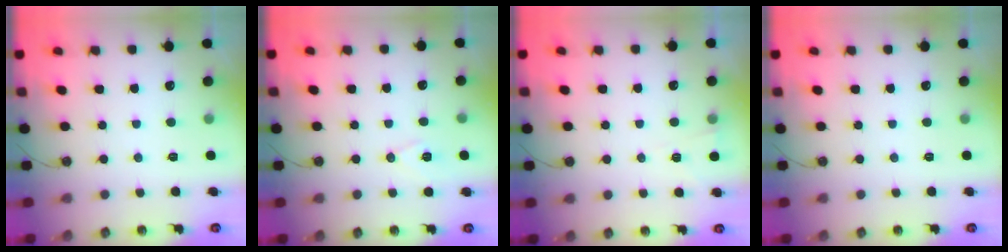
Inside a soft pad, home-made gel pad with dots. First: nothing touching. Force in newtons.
{"total": 7.2, "press": 6.2, "slide": 3.7}
{"total": 2.6, "press": 2.1, "slide": 1.5}
{"total": 0.0}